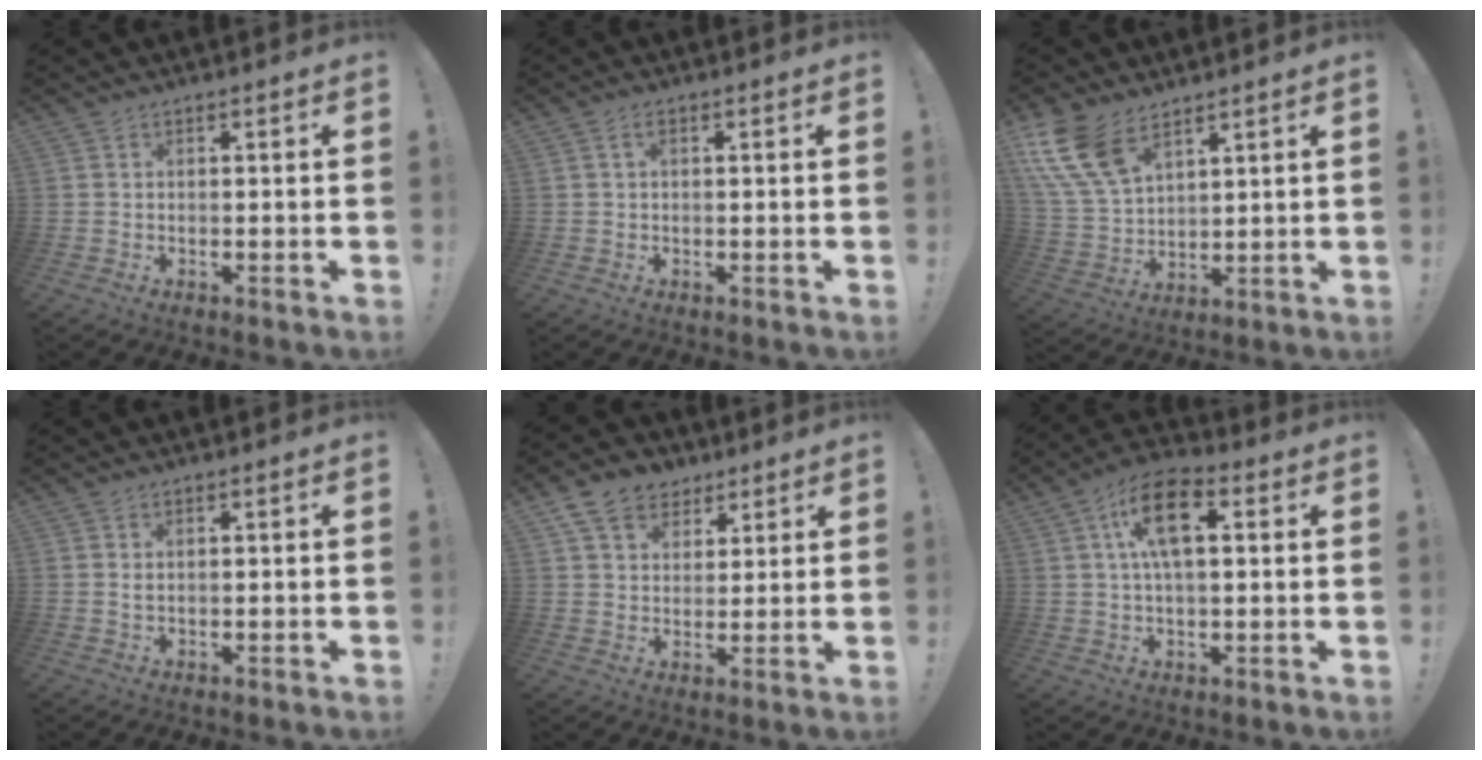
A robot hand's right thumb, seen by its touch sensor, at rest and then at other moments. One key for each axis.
{"total": 1.5, "fx": 0.4, "fy": 0.9, "fz": 1.1, "tx": -0.015, "ty": 0.001, "tz": 0.005}
{"total": 13.7, "fx": 8.2, "fy": 7.4, "fz": 8.2, "tx": -0.183, "ty": -0.039, "tz": 0.158}
{"total": 1.2, "fx": 0.6, "fy": 0.4, "fz": 0.9, "tx": -0.011, "ty": -0.002, "tz": 0.010}
{"total": 10.8, "fx": 6.2, "fy": 8.1, "fz": 3.4, "tx": -0.047, "ty": -0.034, "tz": 0.122}
{"total": 13.5, "fx": 4.0, "fy": 7.6, "fz": 10.4, "tx": -0.165, "ty": 0.009, "tz": 0.070}